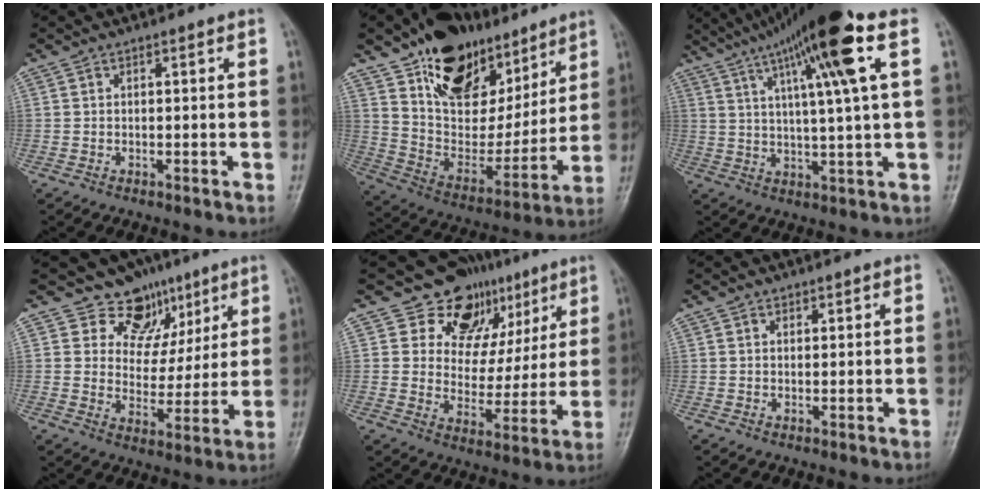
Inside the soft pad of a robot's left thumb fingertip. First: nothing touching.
{"total": 24.3, "force": [15.4, 14.0, 12.6], "torque": [-0.147, -0.059, 0.263]}
{"total": 17.8, "force": [8.0, 1.1, 15.8], "torque": [-0.259, 0.006, 0.128]}
{"total": 10.2, "force": [7.1, 7.2, 1.5], "torque": [0.023, -0.040, 0.111]}
{"total": 14.2, "force": [8.4, 9.9, 5.8], "torque": [-0.020, -0.028, 0.129]}
{"total": 1.0, "force": [0.6, 0.7, 0.2], "torque": [0.008, -0.003, 0.008]}